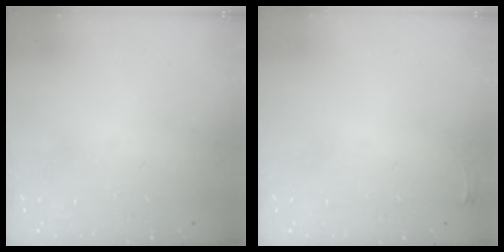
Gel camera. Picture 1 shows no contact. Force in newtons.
{"total": 2.6, "press": 2.6, "slide": 0.6}